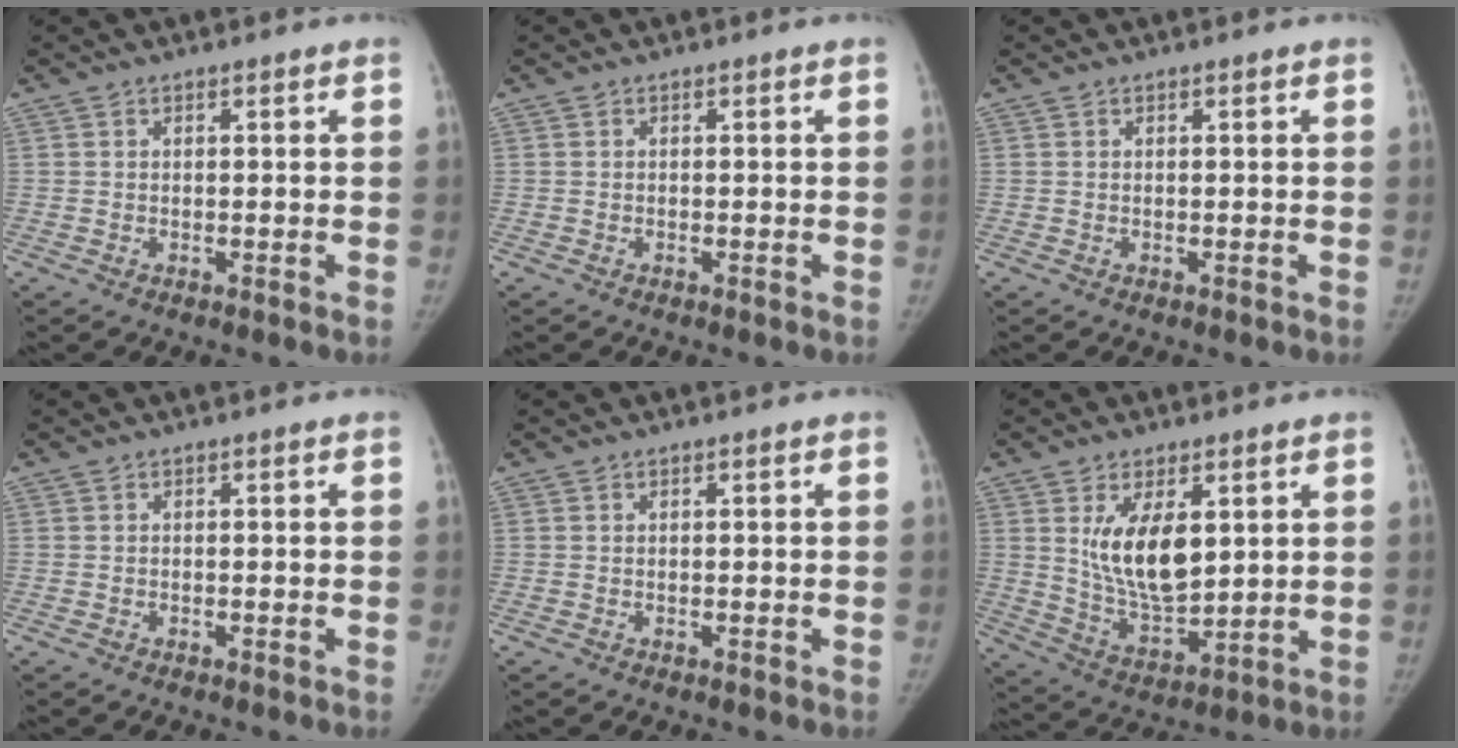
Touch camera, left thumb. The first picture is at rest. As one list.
[{"total": 0.0}, {"total": 0.0}, {"total": 0.0}, {"total": 0.0}, {"total": 12.4, "force": [3.7, 6.2, 10.2], "torque": [-0.157, -0.032, 0.082]}]